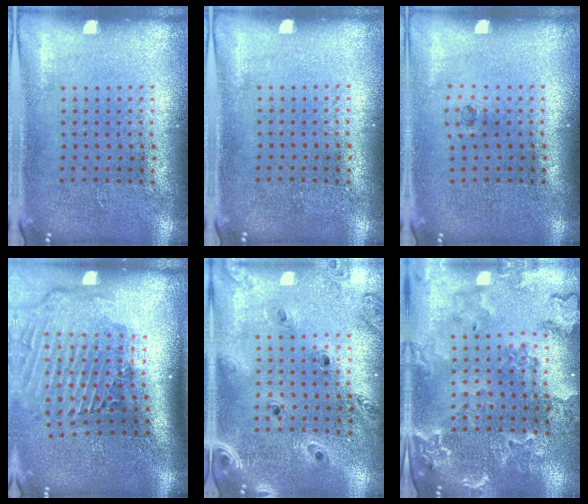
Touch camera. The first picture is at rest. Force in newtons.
{"total": 0.0}
{"total": 0.5, "press": 0.2, "slide": 0.4}
{"total": 2.9, "press": 2.0, "slide": 2.1}
{"total": 1.3, "press": 1.3, "slide": 0.1}
{"total": 1.9, "press": 1.9, "slide": 0.2}